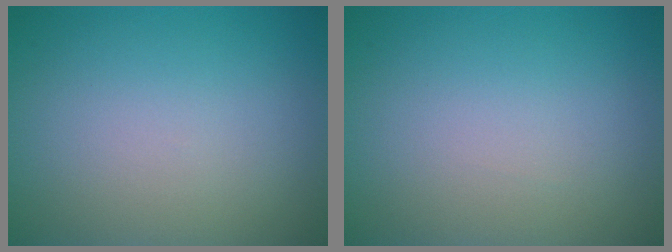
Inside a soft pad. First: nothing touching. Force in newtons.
{"total": 0.0}